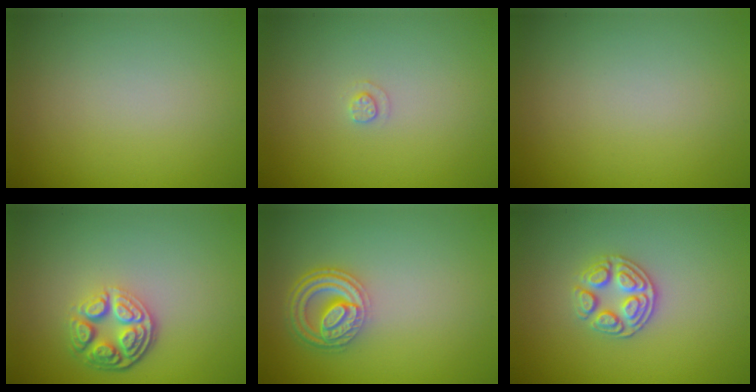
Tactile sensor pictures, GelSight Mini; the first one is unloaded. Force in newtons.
{"total": 0.9, "press": 0.9, "slide": 0.2}
{"total": 0.0}
{"total": 4.5, "press": 3.4, "slide": 2.9}
{"total": 4.6, "press": 3.5, "slide": 2.9}
{"total": 3.0, "press": 2.8, "slide": 1.1}